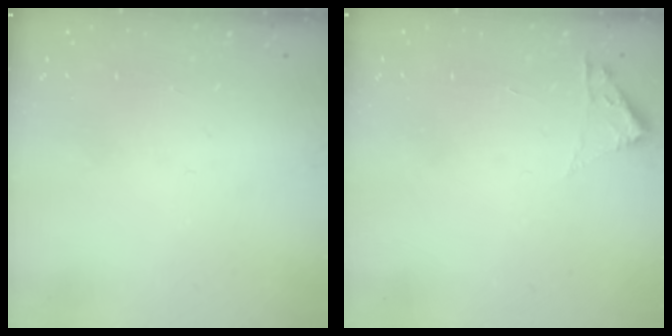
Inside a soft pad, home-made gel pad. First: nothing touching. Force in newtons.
{"total": 1.8, "press": 1.8, "slide": 0.2}